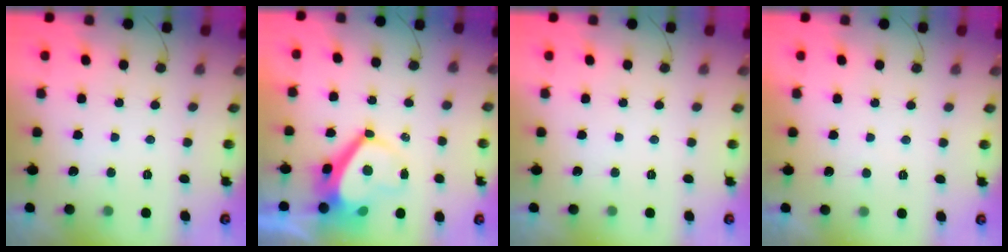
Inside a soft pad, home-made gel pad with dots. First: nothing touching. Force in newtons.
{"total": 7.1, "press": 7.1, "slide": 0.6}
{"total": 0.0}
{"total": 0.8, "press": 0.7, "slide": 0.4}